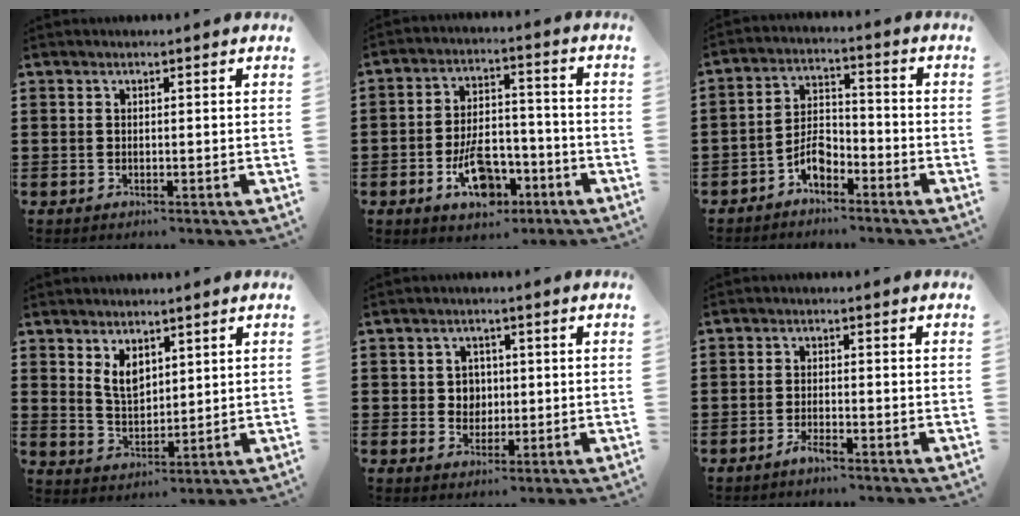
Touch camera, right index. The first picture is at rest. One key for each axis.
{"total": 10.0, "fx": -4.5, "fy": 5.3, "fz": 7.2, "tx": -0.125, "ty": 0.006, "tz": -0.083}
{"total": 5.1, "fx": -3.3, "fy": 2.7, "fz": 2.8, "tx": -0.056, "ty": 0.013, "tz": -0.065}
{"total": 4.7, "fx": 2.6, "fy": 2.7, "fz": 2.8, "tx": -0.055, "ty": 0.002, "tz": 0.045}
{"total": 3.0, "fx": 0.3, "fy": 2.8, "fz": 1.1, "tx": -0.025, "ty": 0.008, "tz": -0.001}
{"total": 1.9, "fx": -1.5, "fy": 0.2, "fz": 1.2, "tx": -0.028, "ty": -0.003, "tz": -0.029}